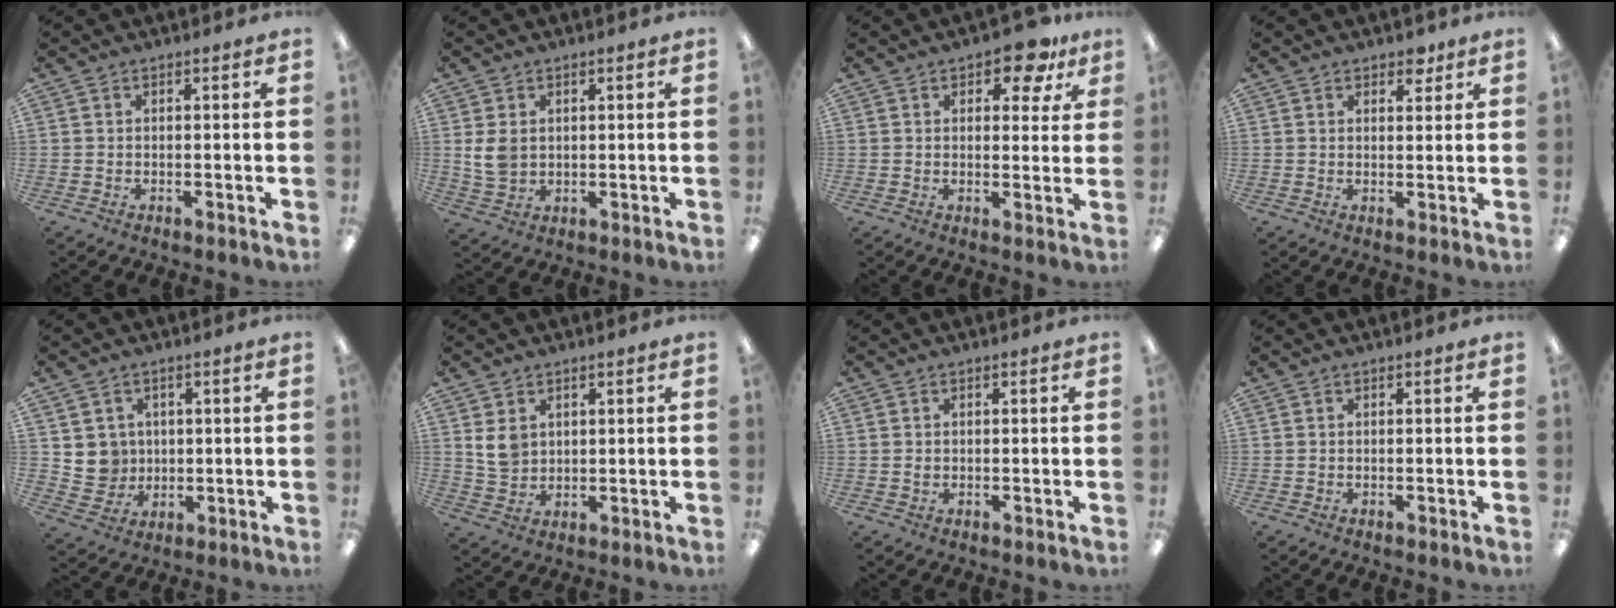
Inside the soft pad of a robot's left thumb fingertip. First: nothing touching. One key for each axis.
{"total": 5.5, "fx": 1.0, "fy": 4.3, "fz": 3.3, "tx": -0.072, "ty": 0.000, "tz": 0.018}
{"total": 7.6, "fx": 4.8, "fy": 3.7, "fz": 4.6, "tx": -0.047, "ty": -0.022, "tz": 0.077}
{"total": 3.2, "fx": 2.5, "fy": 1.8, "fz": 0.9, "tx": 0.003, "ty": -0.009, "tz": 0.042}
{"total": 6.0, "fx": 1.7, "fy": 5.8, "fz": 0.1, "tx": -0.012, "ty": 0.001, "tz": 0.037}
{"total": 5.4, "fx": 2.2, "fy": 4.4, "fz": 2.3, "tx": -0.037, "ty": 0.001, "tz": 0.041}
{"total": 0.8, "fx": 0.0, "fy": 0.7, "fz": 0.4, "tx": -0.007, "ty": 0.004, "tz": -0.002}
{"total": 0.0}